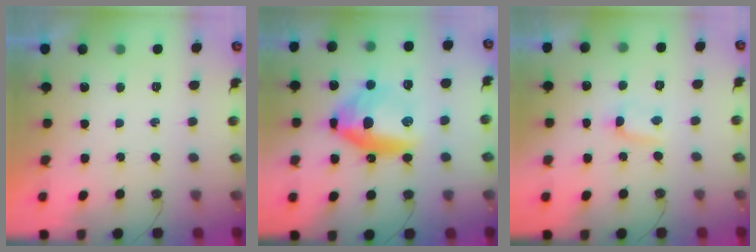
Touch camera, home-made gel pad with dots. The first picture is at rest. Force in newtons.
{"total": 12.6, "press": 12.4, "slide": 2.4}
{"total": 3.3, "press": 3.3, "slide": 0.4}